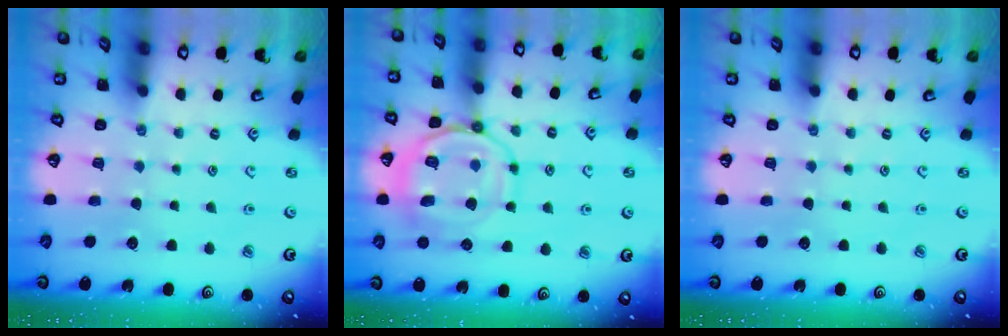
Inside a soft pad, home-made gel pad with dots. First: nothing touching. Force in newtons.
{"total": 12.5, "press": 12.5, "slide": 1.2}
{"total": 0.0}